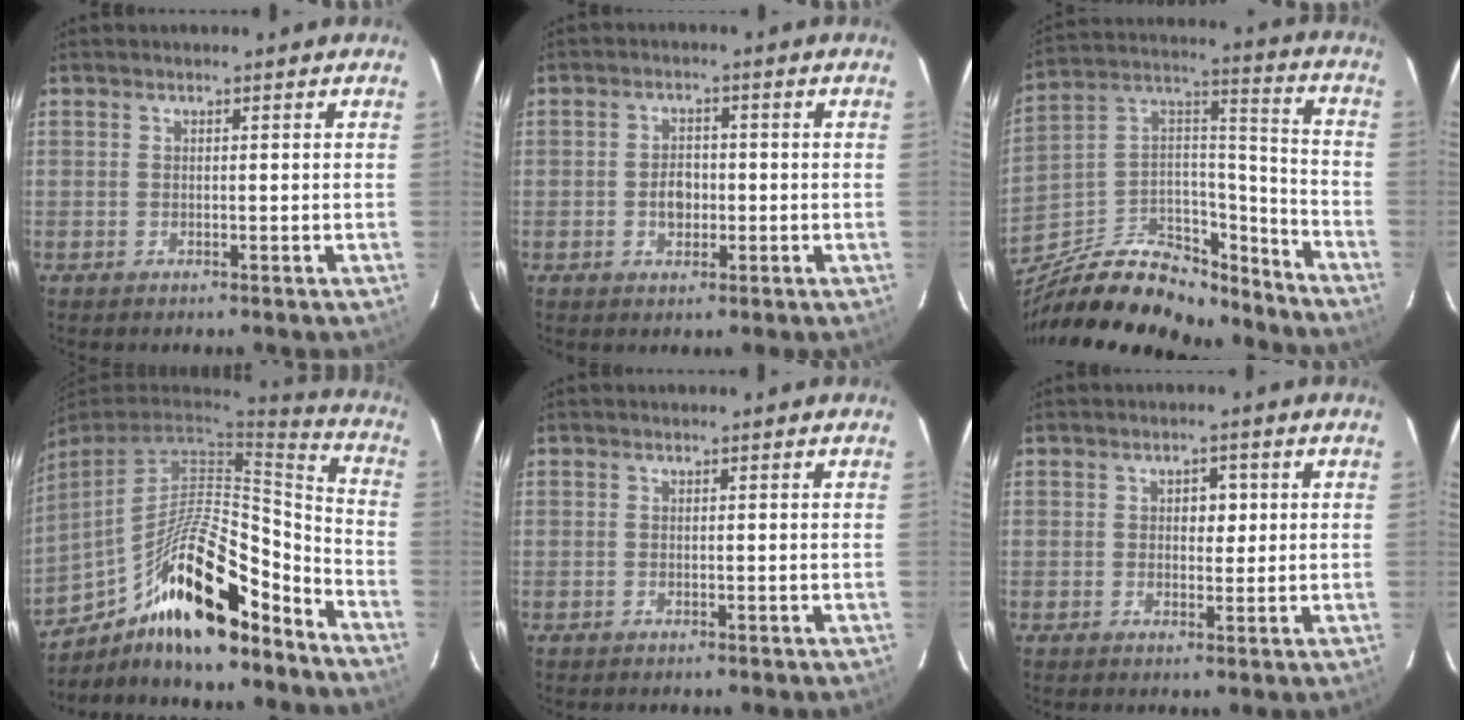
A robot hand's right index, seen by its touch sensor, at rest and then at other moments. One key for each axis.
{"total": 3.7, "fx": -0.7, "fy": 2.7, "fz": 2.3, "tx": -0.042, "ty": 0.005, "tz": -0.010}
{"total": 27.9, "fx": -21.9, "fy": 11.6, "fz": 12.7, "tx": -0.249, "ty": 0.042, "tz": -0.329}
{"total": 22.3, "fx": -14.7, "fy": 6.4, "fz": 15.6, "tx": -0.264, "ty": -0.009, "tz": -0.239}
{"total": 0.0}
{"total": 2.7, "fx": 0.5, "fy": 2.0, "fz": 1.7, "tx": -0.021, "ty": 0.009, "tz": 0.008}